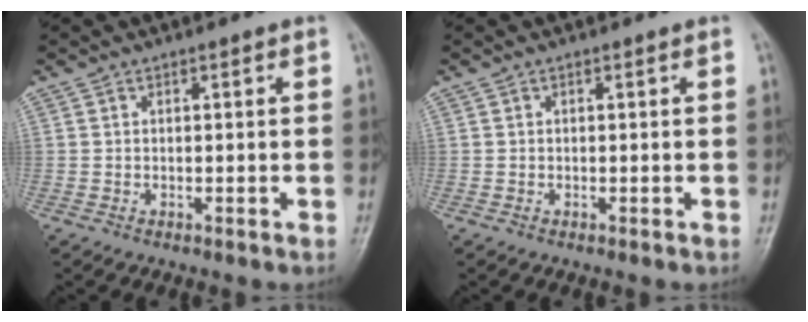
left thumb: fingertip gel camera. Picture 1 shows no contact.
{"total": 0.0}